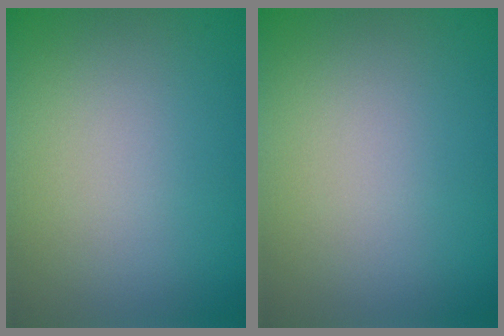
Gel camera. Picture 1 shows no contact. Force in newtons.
{"total": 0.0}